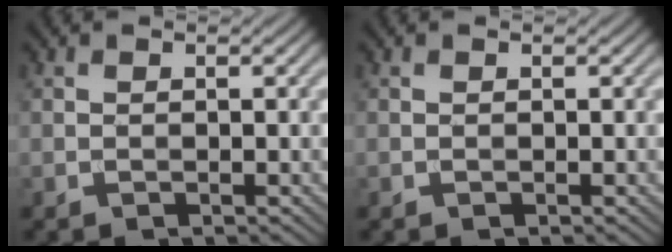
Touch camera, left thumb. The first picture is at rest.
{"total": 0.0}